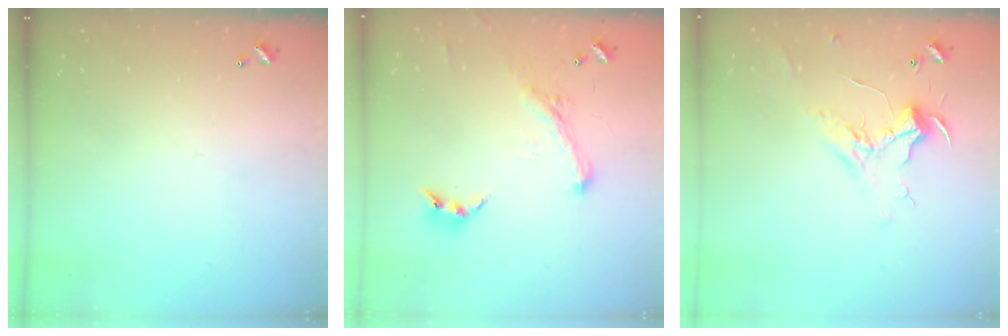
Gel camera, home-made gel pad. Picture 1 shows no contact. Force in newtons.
{"total": 0.9, "press": 0.9, "slide": 0.2}
{"total": 0.9, "press": 0.8, "slide": 0.4}